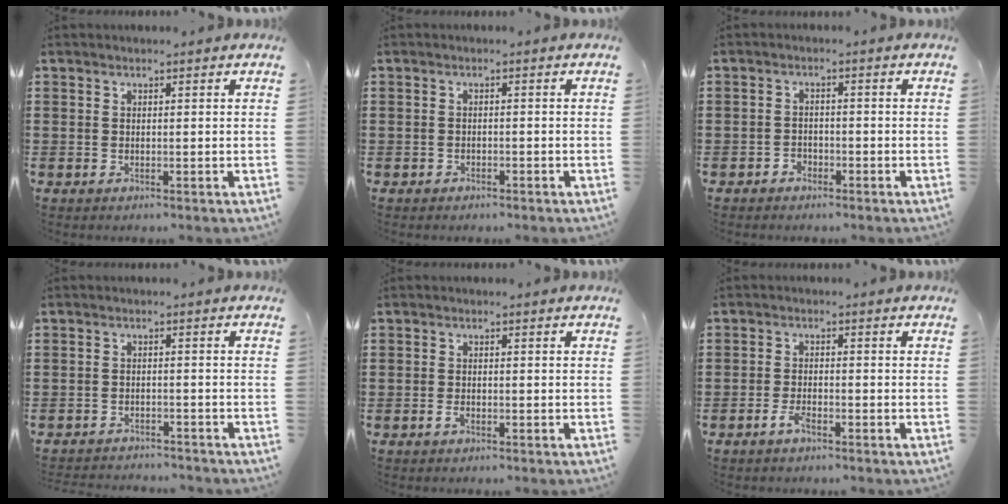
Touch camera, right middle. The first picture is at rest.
{"total": 0.9, "force": [-0.8, 0.4, 0.0], "torque": [-0.003, 0.002, -0.019]}
{"total": 1.7, "force": [-1.5, 0.9, 0.1], "torque": [-0.007, 0.003, -0.033]}
{"total": 2.3, "force": [-2.3, 0.2, -0.1], "torque": [-0.005, 0.001, -0.050]}
{"total": 1.2, "force": [-0.7, 0.5, 0.8], "torque": [-0.025, -0.006, -0.016]}
{"total": 2.7, "force": [-1.7, 0.7, 1.9], "torque": [-0.047, -0.002, -0.037]}